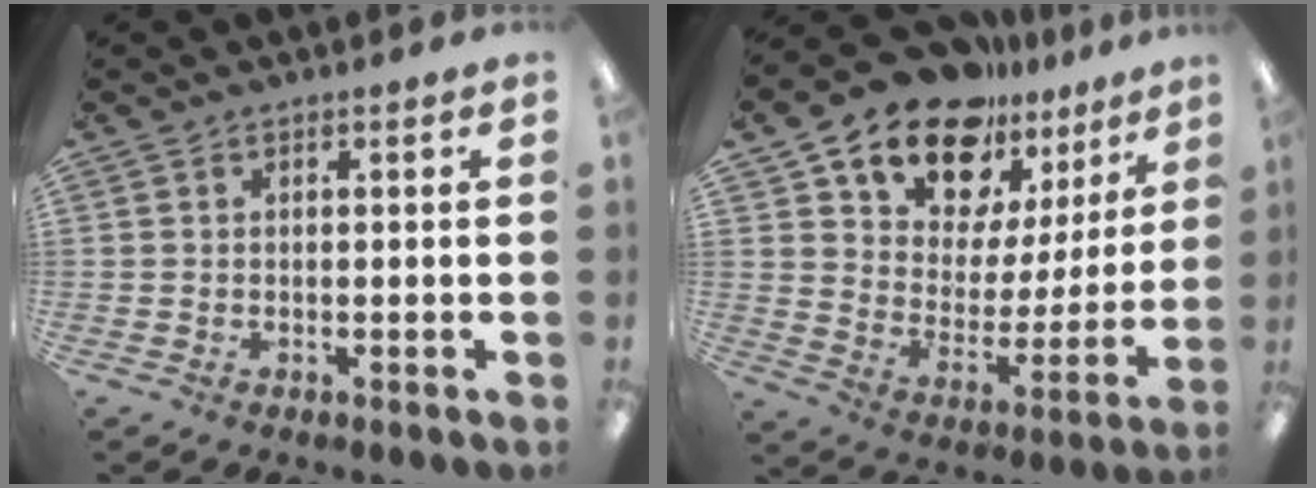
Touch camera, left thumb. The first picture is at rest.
{"total": 16.5, "force": [13.2, 8.5, 4.8], "torque": [-0.104, -0.103, 0.241]}